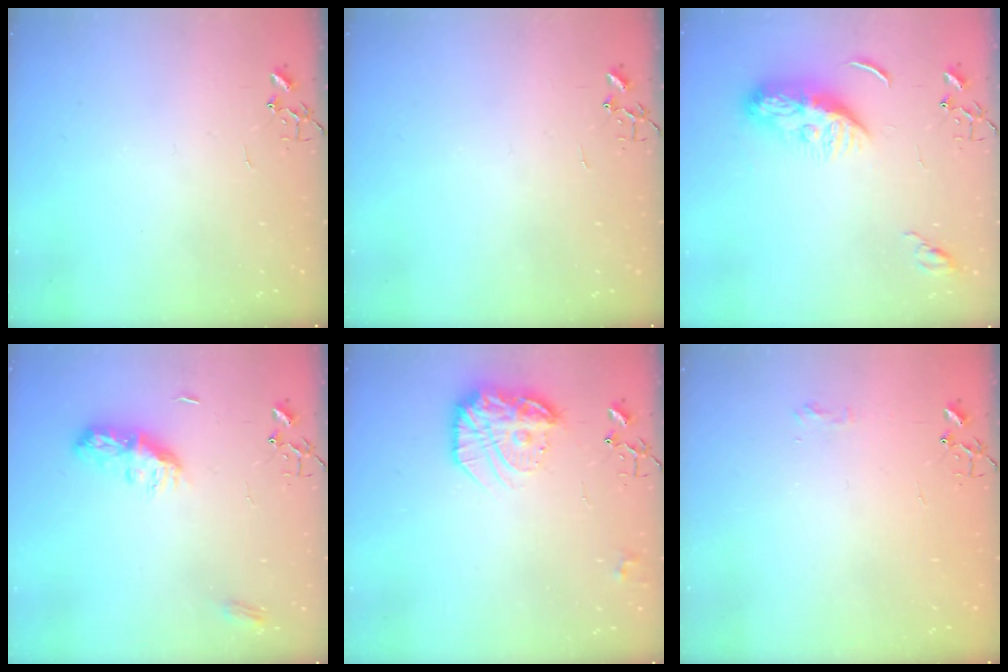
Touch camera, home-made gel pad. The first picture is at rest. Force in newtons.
{"total": 0.0}
{"total": 10.3, "press": 10.2, "slide": 0.9}
{"total": 9.0, "press": 9.0, "slide": 0.1}
{"total": 17.5, "press": 17.5, "slide": 1.4}
{"total": 6.0, "press": 6.0, "slide": 0.6}